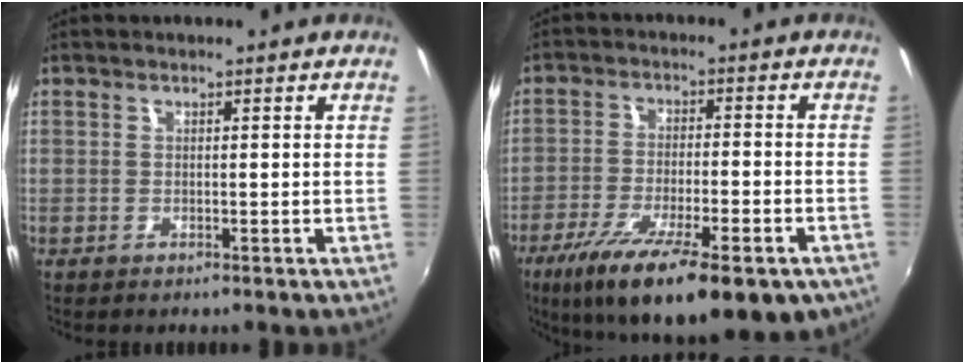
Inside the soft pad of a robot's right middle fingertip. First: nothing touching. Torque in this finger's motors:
{"motor_torque": [1.23, -0.91, 0.32, 0.21]}